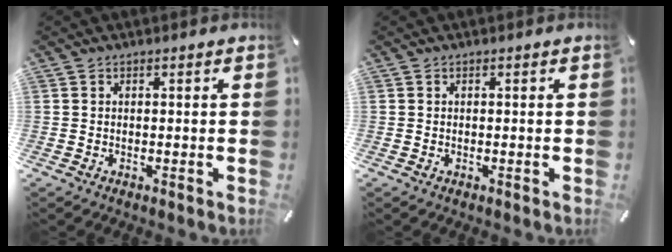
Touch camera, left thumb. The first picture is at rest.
{"total": 0.0}